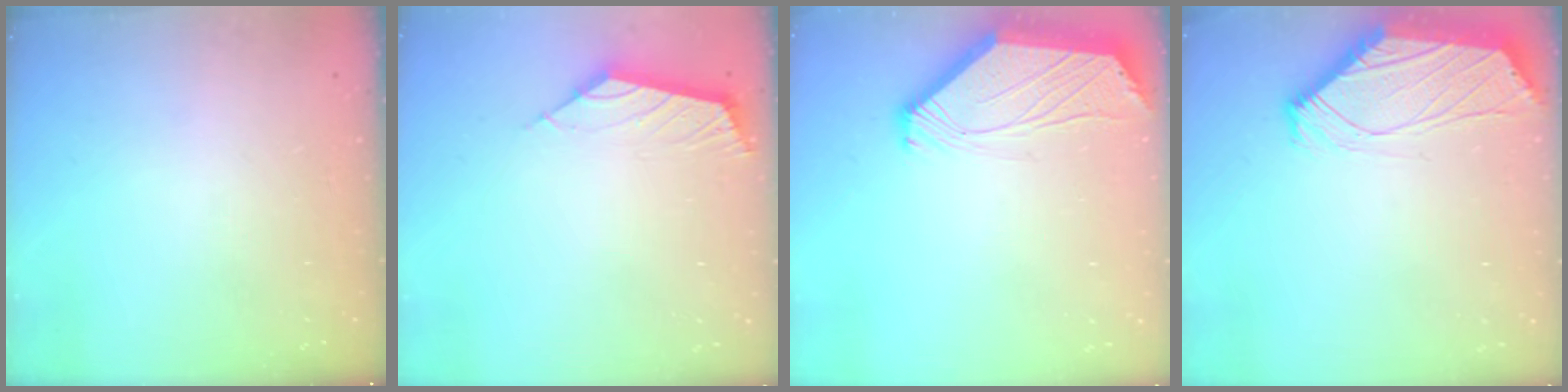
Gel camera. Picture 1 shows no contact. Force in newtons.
{"total": 2.8, "press": 2.8, "slide": 0.7}
{"total": 2.4, "press": 2.4, "slide": 0.6}
{"total": 1.0, "press": 0.8, "slide": 0.5}